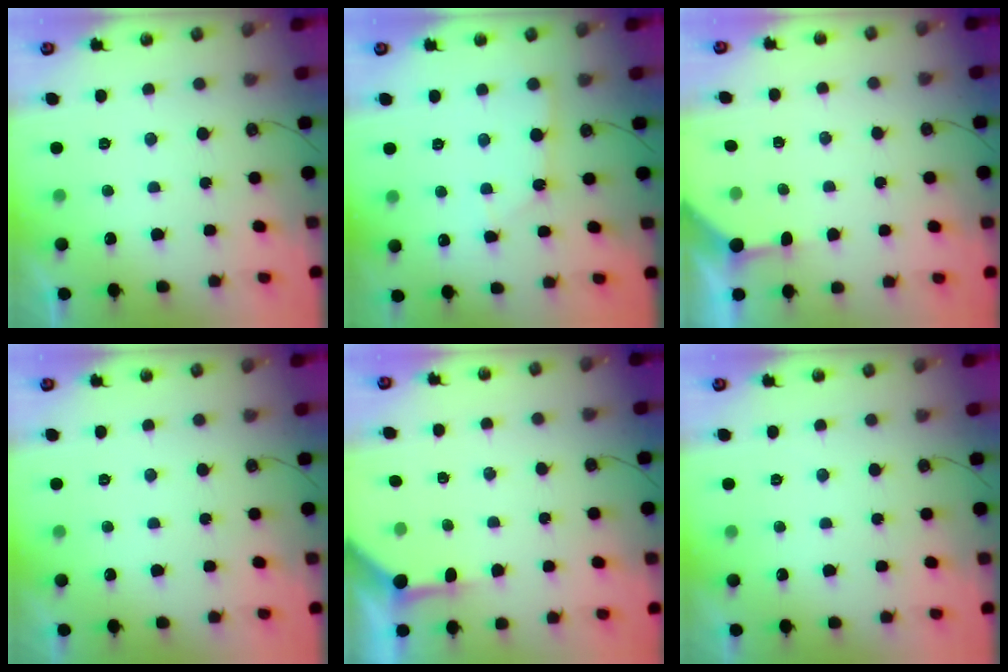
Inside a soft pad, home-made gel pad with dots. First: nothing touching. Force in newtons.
{"total": 1.9, "press": 1.9, "slide": 0.3}
{"total": 2.7, "press": 2.7, "slide": 0.4}
{"total": 0.0}
{"total": 4.0, "press": 3.9, "slide": 0.5}
{"total": 0.0}